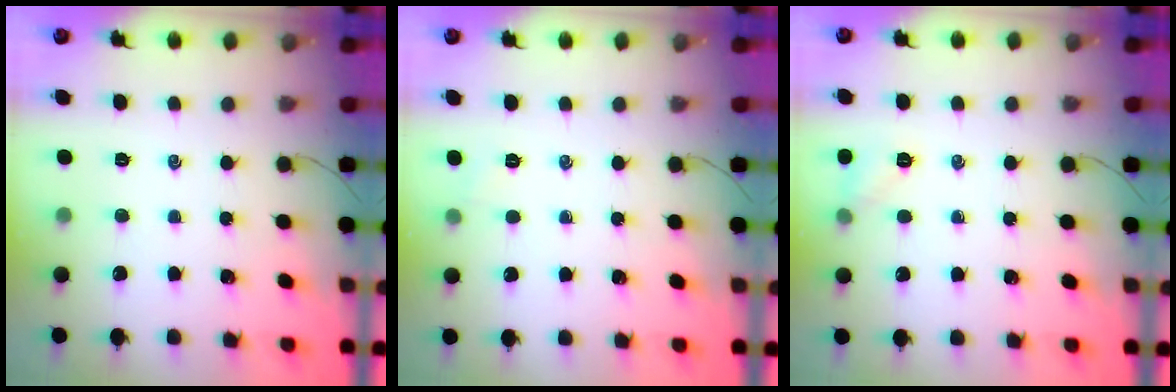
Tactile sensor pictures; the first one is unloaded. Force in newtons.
{"total": 3.4, "press": 3.3, "slide": 1.1}
{"total": 6.2, "press": 6.0, "slide": 1.7}